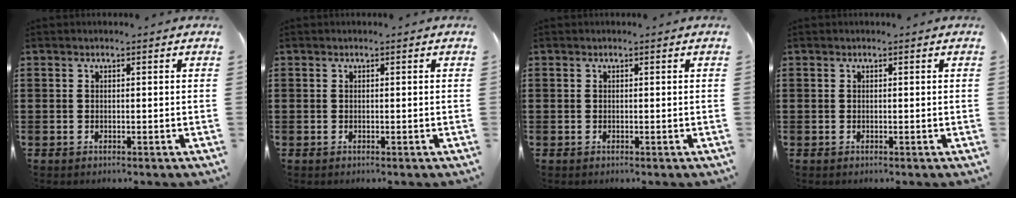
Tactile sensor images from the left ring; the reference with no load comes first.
{"total": 0.0}
{"total": 0.0}
{"total": 0.0}